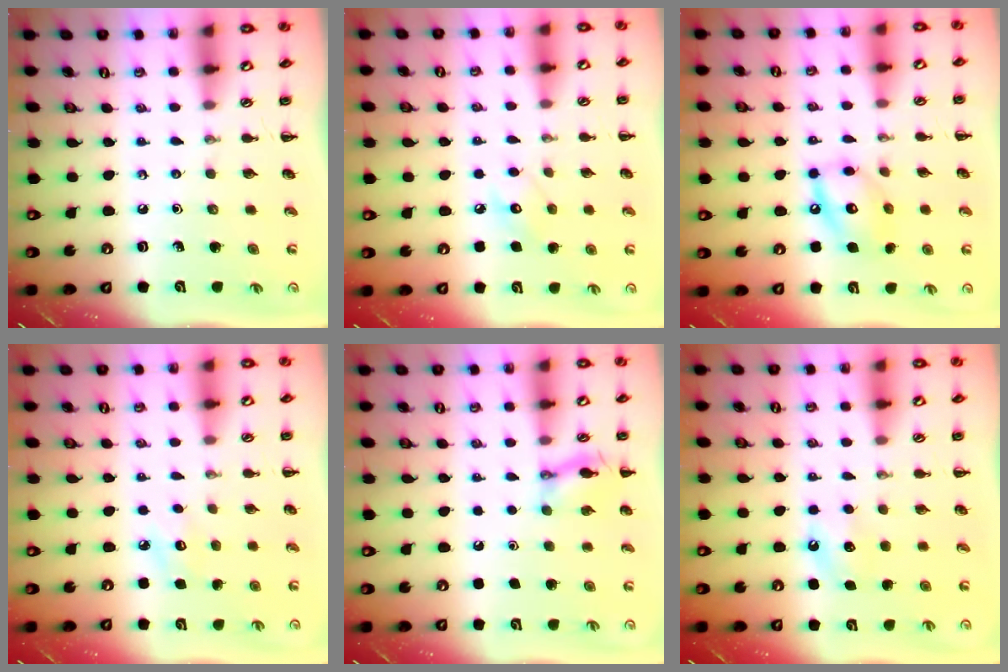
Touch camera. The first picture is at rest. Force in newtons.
{"total": 7.1, "press": 6.9, "slide": 1.5}
{"total": 12.1, "press": 12.0, "slide": 1.4}
{"total": 7.3, "press": 7.0, "slide": 2.0}
{"total": 1.6, "press": 1.6, "slide": 0.1}
{"total": 6.8, "press": 6.6, "slide": 1.6}